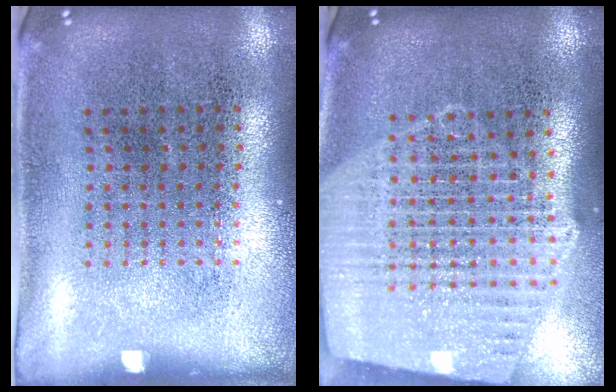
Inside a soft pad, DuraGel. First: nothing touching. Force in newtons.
{"total": 2.3, "press": 2.0, "slide": 1.1}